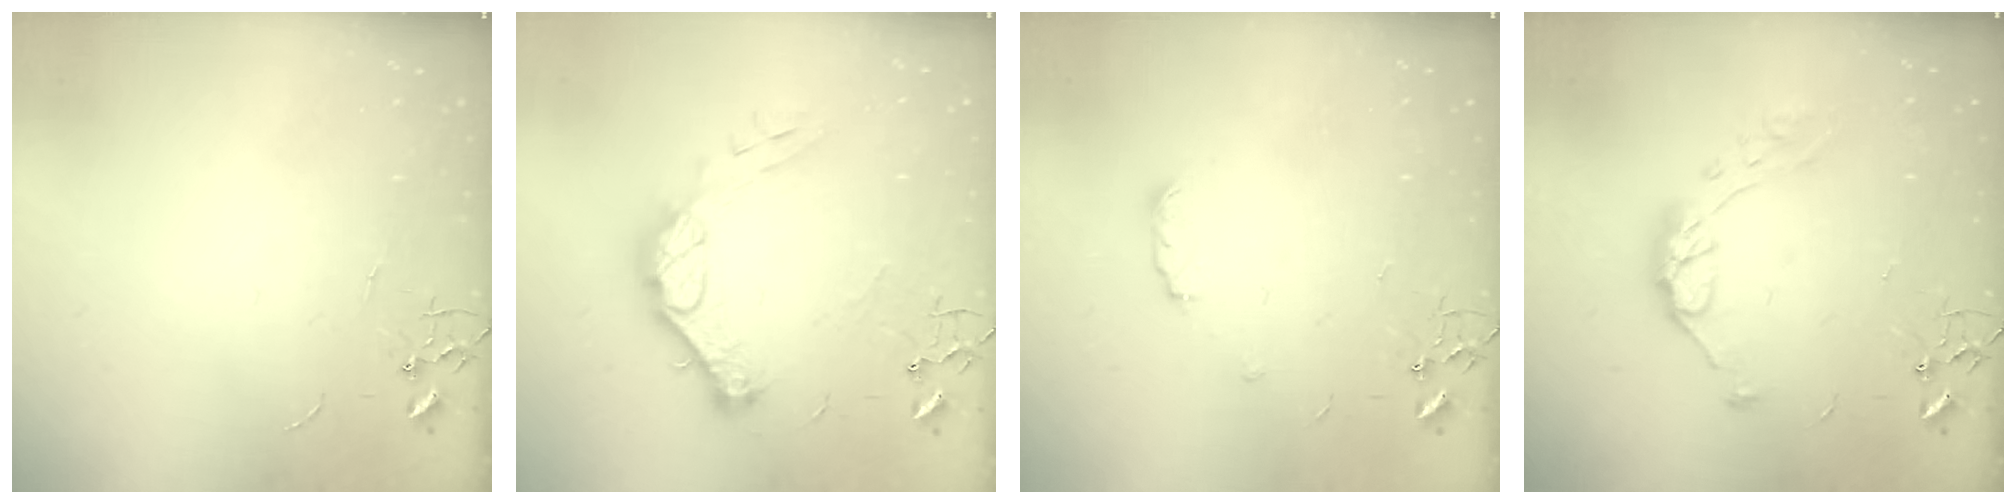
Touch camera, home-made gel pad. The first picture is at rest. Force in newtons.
{"total": 14.4, "press": 14.4, "slide": 1.1}
{"total": 5.0, "press": 4.9, "slide": 0.6}
{"total": 9.7, "press": 9.7, "slide": 0.5}